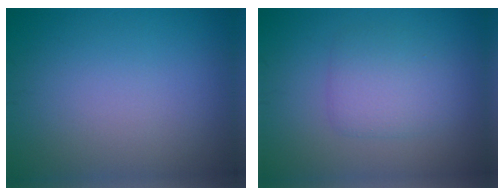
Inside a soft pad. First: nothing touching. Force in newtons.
{"total": 3.0, "press": 3.0, "slide": 0.0}